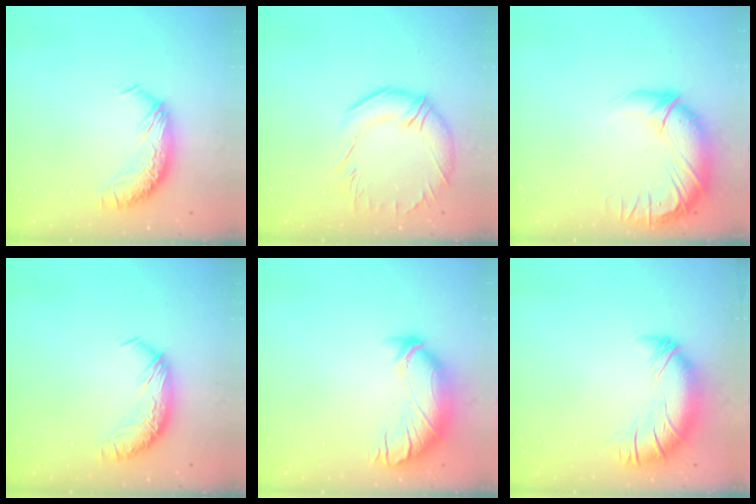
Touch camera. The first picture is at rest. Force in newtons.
{"total": 4.4, "press": 3.3, "slide": 3.0}
{"total": 2.9, "press": 0.1, "slide": 2.9}
{"total": 0.0}
{"total": 3.8, "press": 3.1, "slide": 2.2}
{"total": 2.7, "press": 0.9, "slide": 2.6}